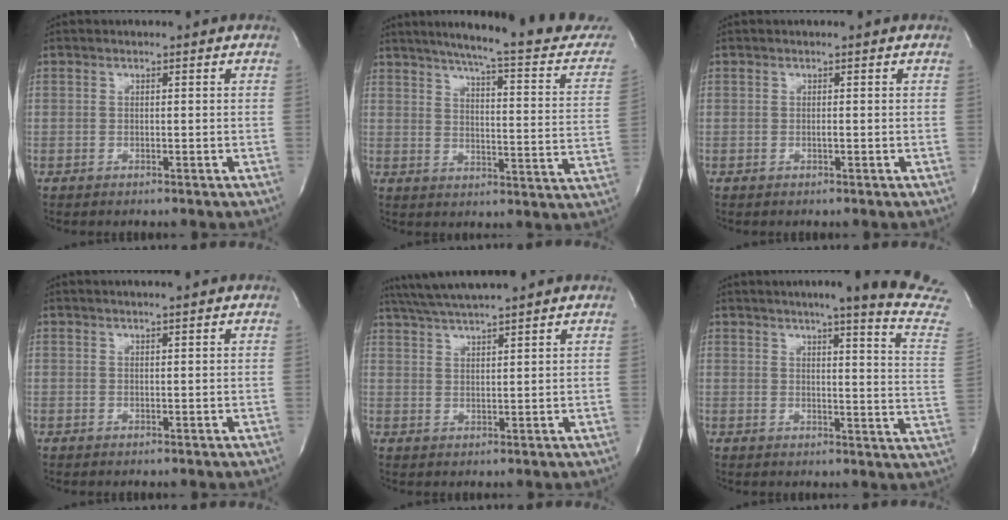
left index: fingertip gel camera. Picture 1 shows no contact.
{"total": 22.7, "force": [19.7, 1.7, 11.3], "torque": [-0.158, -0.046, 0.239]}
{"total": 0.0}
{"total": 2.3, "force": [2.0, -0.2, 1.1], "torque": [-0.015, 0.009, 0.029]}
{"total": 8.8, "force": [7.8, -0.4, 4.0], "torque": [-0.075, 0.027, 0.127]}
{"total": 17.0, "force": [14.5, -1.6, 8.7], "torque": [-0.116, -0.085, 0.159]}